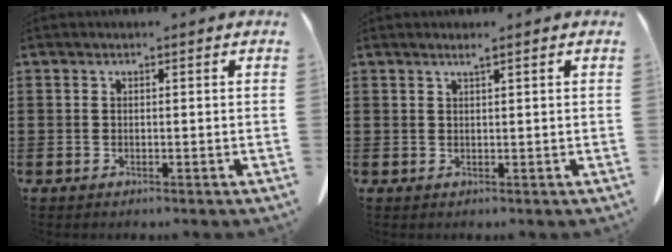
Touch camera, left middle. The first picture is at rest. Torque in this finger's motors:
{"motor_torque": [0.13, 0.09, 0.01, 0.02]}